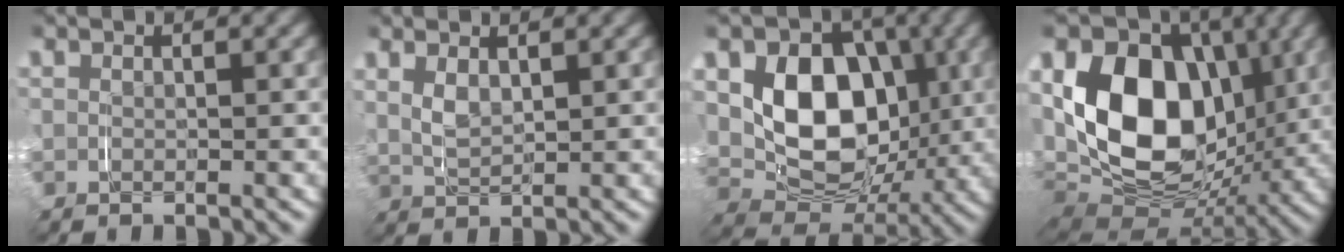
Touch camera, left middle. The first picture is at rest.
{"total": 2.6, "force": [1.0, 1.6, 1.8], "torque": [-0.049, -0.008, 0.024]}
{"total": 11.9, "force": [0.9, 9.0, 7.8], "torque": [-0.153, -0.022, 0.016]}
{"total": 15.0, "force": [1.5, 10.3, 10.7], "torque": [-0.200, -0.014, 0.019]}